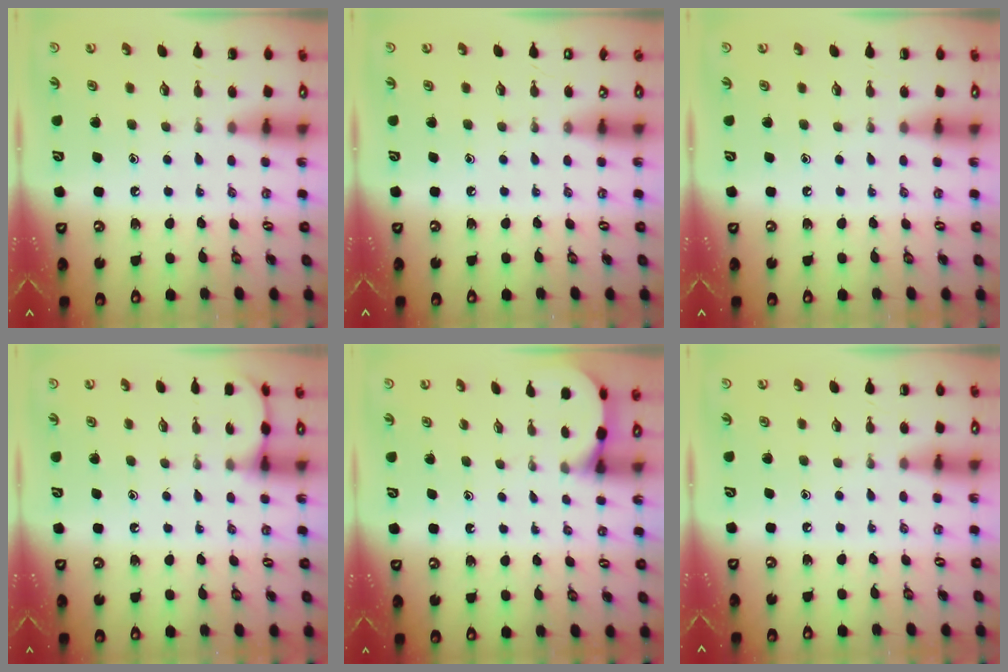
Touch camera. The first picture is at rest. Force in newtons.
{"total": 0.0}
{"total": 0.0}
{"total": 3.5, "press": 3.5, "slide": 0.4}
{"total": 1.9, "press": 1.9, "slide": 0.2}
{"total": 0.0}